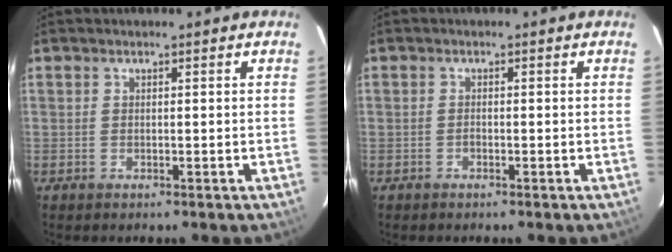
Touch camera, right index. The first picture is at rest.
{"total": 1.1, "force": [-0.8, 0.5, 0.5], "torque": [-0.011, 0.003, -0.016]}